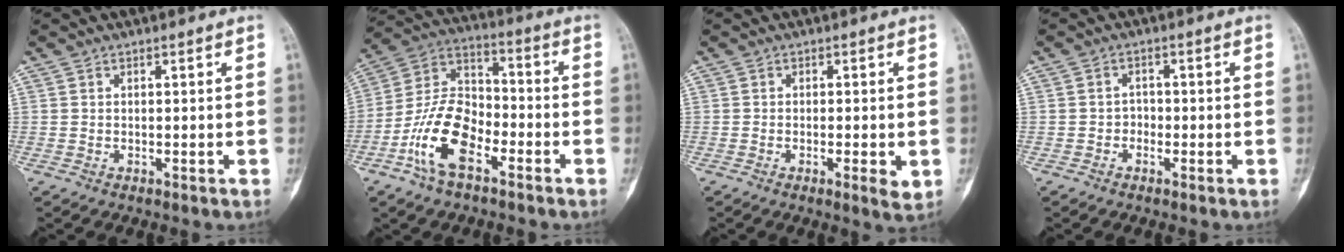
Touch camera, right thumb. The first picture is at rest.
{"total": 14.1, "force": [-6.4, 7.4, 10.2], "torque": [-0.190, 0.046, -0.128]}
{"total": 3.7, "force": [-0.8, 0.9, 3.5], "torque": [-0.057, -0.009, -0.015]}
{"total": 1.7, "force": [-0.8, 1.4, 0.4], "torque": [0.006, 0.009, -0.021]}